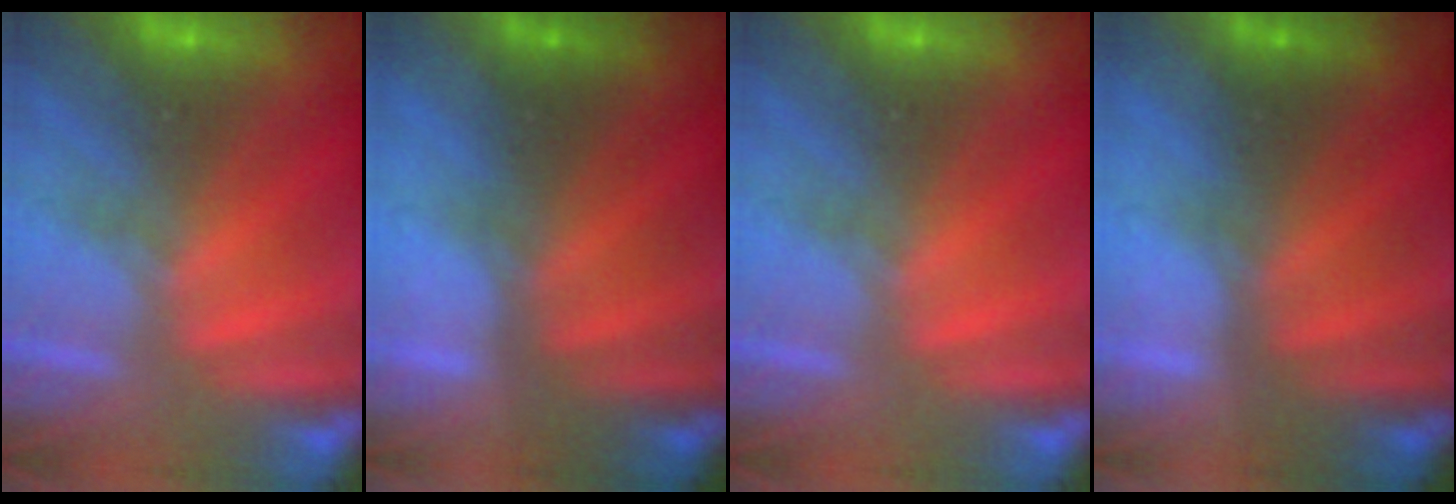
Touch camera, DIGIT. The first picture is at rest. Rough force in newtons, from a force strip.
{"total": 1.9}
{"total": 0.0}
{"total": 1.9}